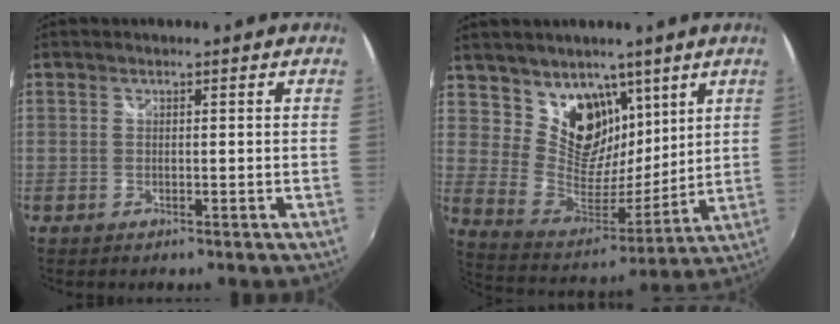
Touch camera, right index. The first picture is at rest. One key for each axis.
{"total": 14.2, "fx": 8.6, "fy": 9.8, "fz": 5.5, "tx": -0.104, "ty": -0.015, "tz": 0.166}